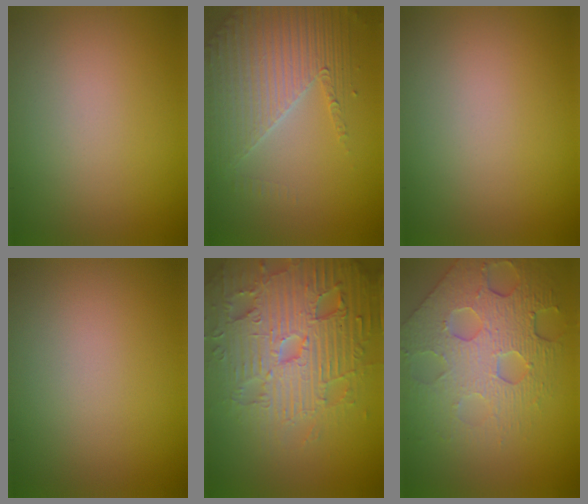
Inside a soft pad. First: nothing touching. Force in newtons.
{"total": 4.3, "press": 4.0, "slide": 1.6}
{"total": 0.0}
{"total": 0.0}
{"total": 7.8, "press": 7.6, "slide": 1.9}
{"total": 8.1, "press": 5.5, "slide": 6.0}